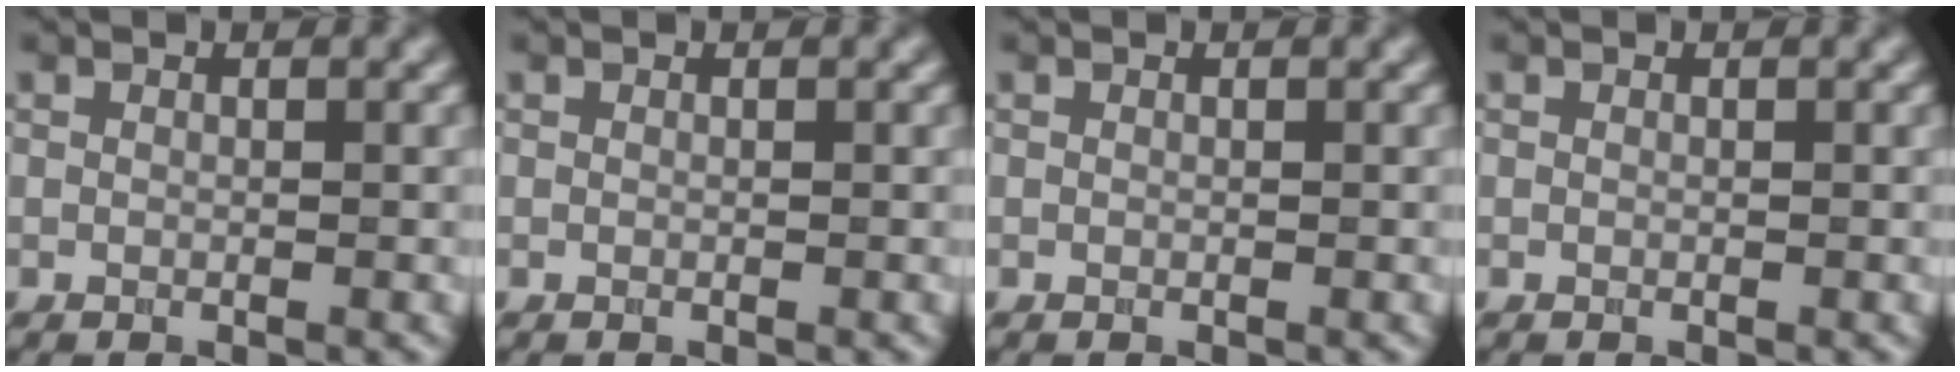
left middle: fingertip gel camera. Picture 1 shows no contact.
{"total": 0.0}
{"total": 0.0}
{"total": 0.0}